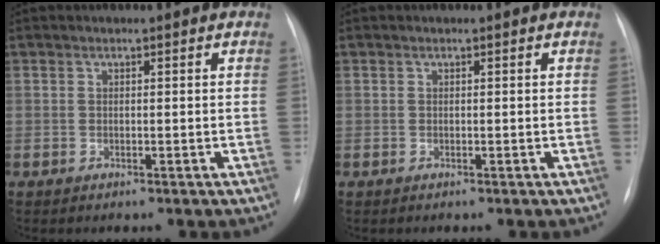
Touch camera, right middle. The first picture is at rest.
{"total": 0.0}